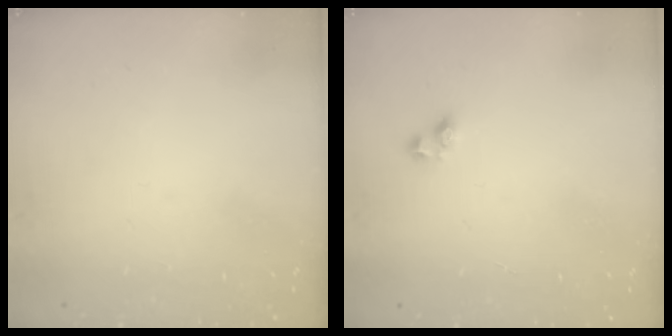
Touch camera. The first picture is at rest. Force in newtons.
{"total": 2.2, "press": 1.9, "slide": 1.1}